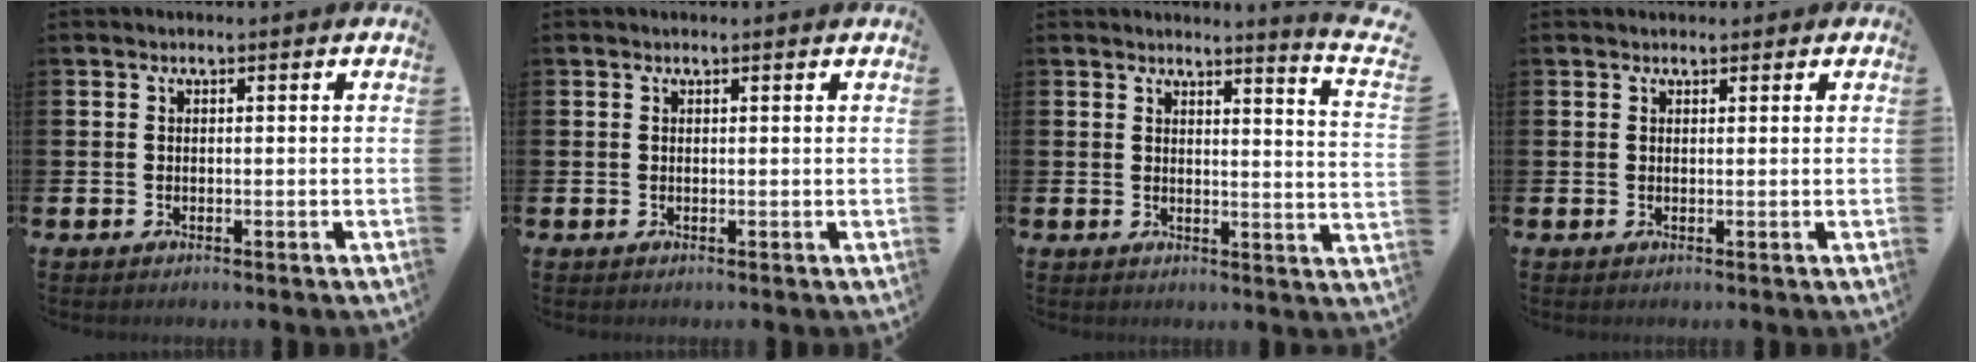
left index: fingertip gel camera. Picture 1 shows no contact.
{"total": 0.0}
{"total": 2.7, "force": [2.4, -0.8, 0.8], "torque": [-0.007, -0.037, 0.032]}
{"total": 1.0, "force": [0.8, 0.5, 0.1], "torque": [0.006, 0.002, 0.013]}